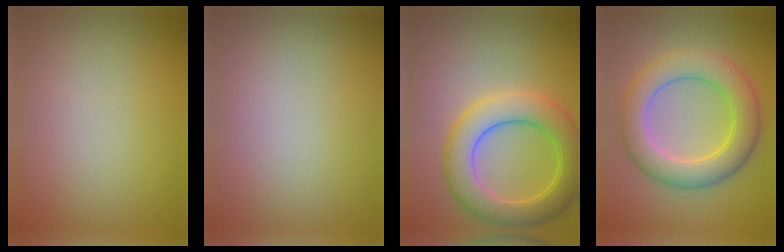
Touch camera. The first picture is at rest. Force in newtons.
{"total": 0.0}
{"total": 6.4, "press": 6.4, "slide": 0.3}
{"total": 6.5, "press": 6.5, "slide": 0.3}